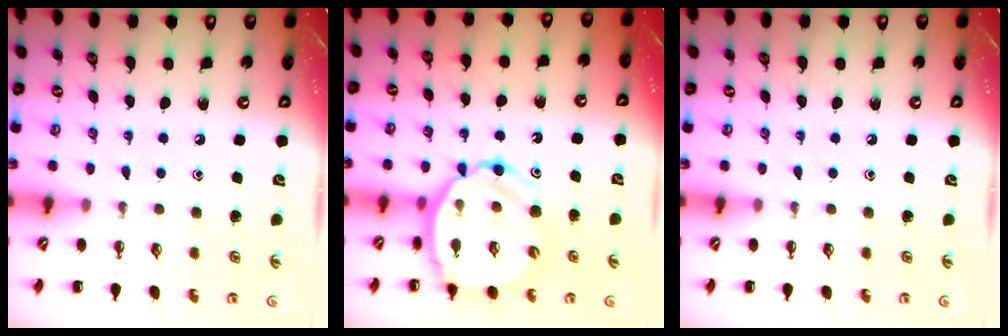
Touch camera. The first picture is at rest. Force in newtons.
{"total": 12.3, "press": 11.8, "slide": 3.3}
{"total": 0.0}